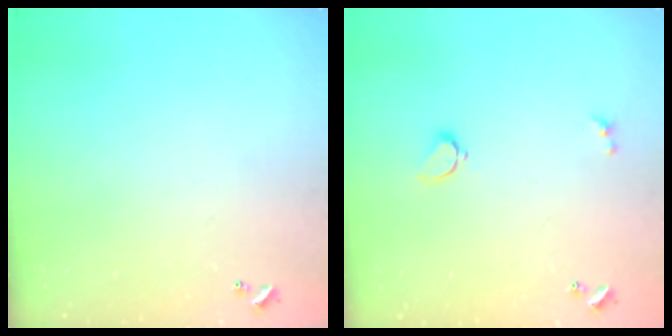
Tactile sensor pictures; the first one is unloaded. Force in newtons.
{"total": 1.7, "press": 1.6, "slide": 0.5}